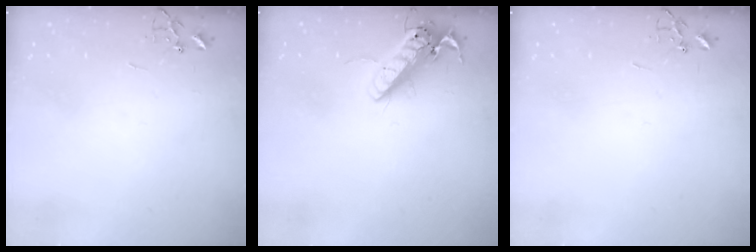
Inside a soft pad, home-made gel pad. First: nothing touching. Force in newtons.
{"total": 14.9, "press": 14.7, "slide": 2.8}
{"total": 0.0}